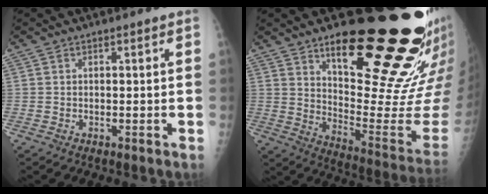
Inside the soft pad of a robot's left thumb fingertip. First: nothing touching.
{"total": 26.2, "force": [17.4, 7.0, 18.2], "torque": [-0.213, -0.121, 0.266]}